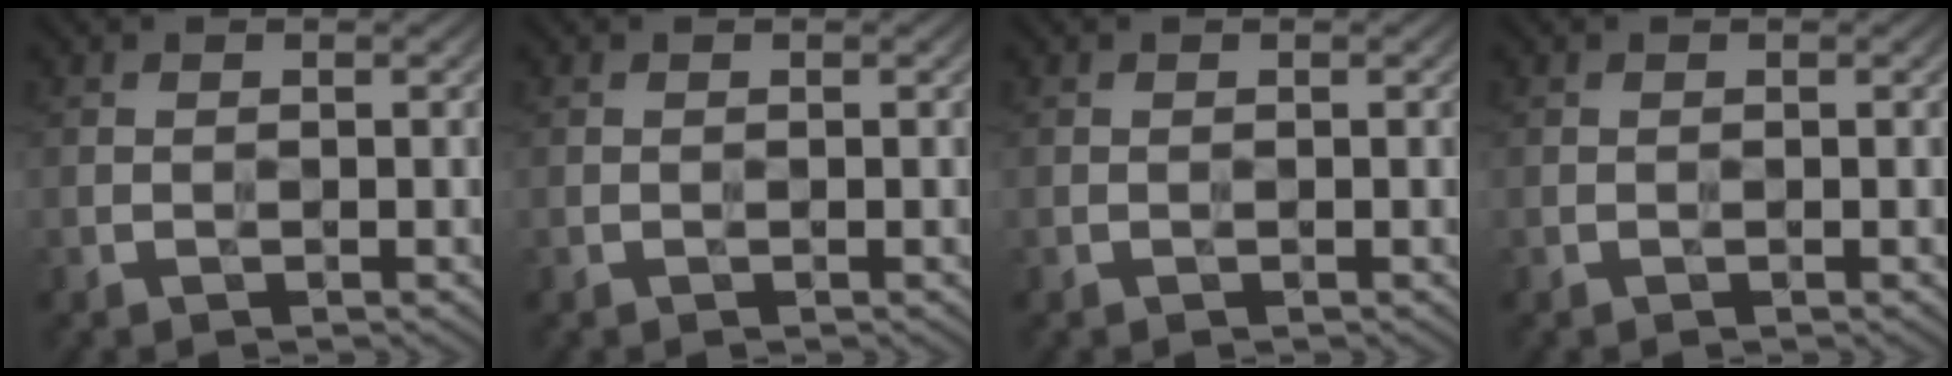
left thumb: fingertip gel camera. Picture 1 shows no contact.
{"total": 0.0}
{"total": 0.0}
{"total": 0.0}